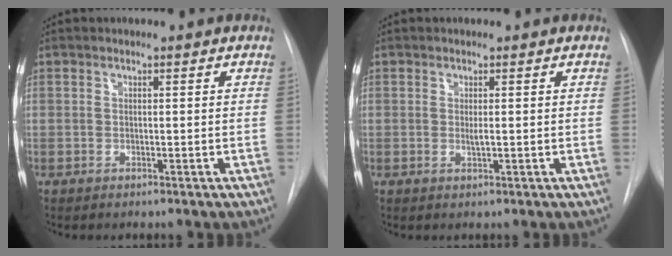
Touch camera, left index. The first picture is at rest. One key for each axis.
{"total": 0.7, "fx": -0.2, "fy": 0.0, "fz": 0.7, "tx": -0.020, "ty": -0.009, "tz": -0.002}